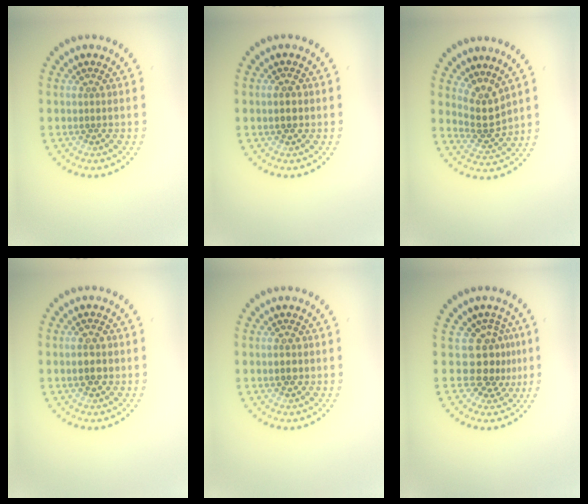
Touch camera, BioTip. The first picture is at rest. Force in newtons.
{"total": 1.9, "press": 1.9, "slide": 0.1}
{"total": 3.0, "press": 2.2, "slide": 2.1}
{"total": 2.1, "press": 2.1, "slide": 0.3}
{"total": 1.8, "press": 1.8, "slide": 0.3}
{"total": 3.4, "press": 2.6, "slide": 2.2}